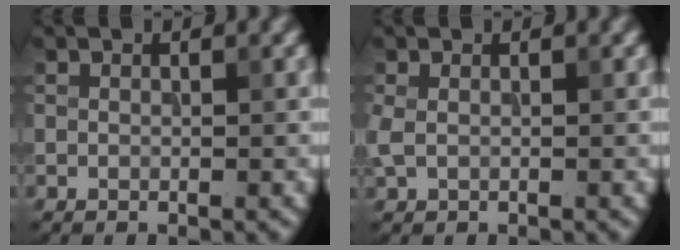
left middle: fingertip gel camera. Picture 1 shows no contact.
{"total": 1.1, "force": [0.1, 0.7, 0.9], "torque": [-0.025, 0.001, 0.001]}